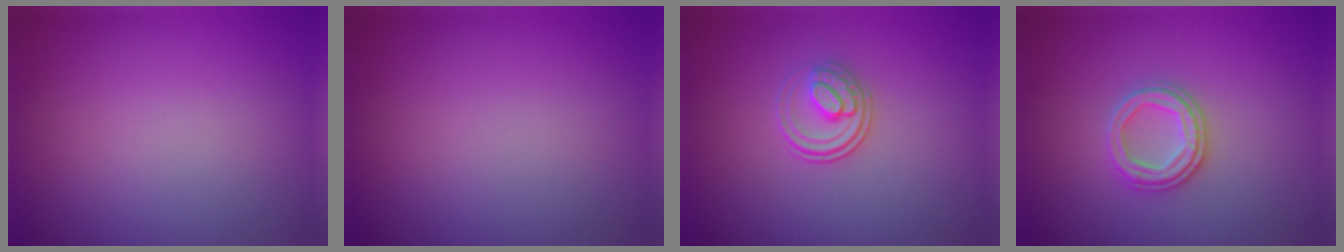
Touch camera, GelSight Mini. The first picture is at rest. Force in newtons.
{"total": 0.0}
{"total": 2.3, "press": 1.7, "slide": 1.5}
{"total": 2.6, "press": 2.5, "slide": 0.7}